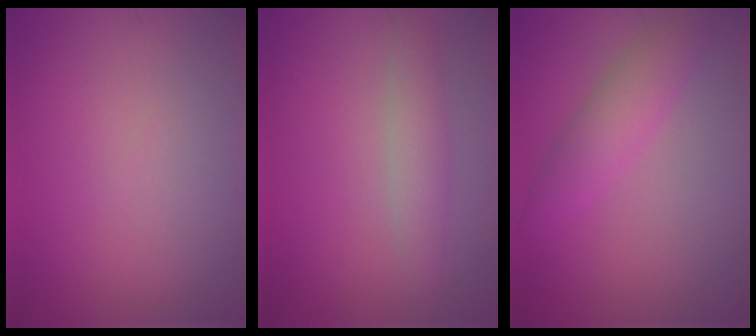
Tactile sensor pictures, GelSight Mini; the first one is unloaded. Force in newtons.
{"total": 2.2, "press": 2.2, "slide": 0.1}
{"total": 2.9, "press": 2.9, "slide": 0.1}